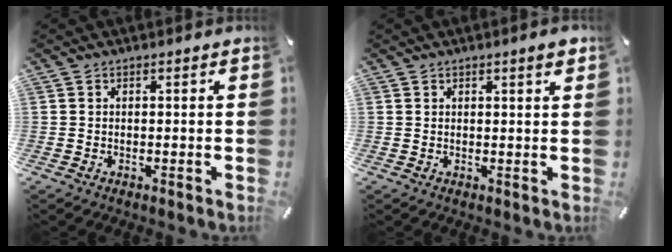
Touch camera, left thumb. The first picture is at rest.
{"total": 2.1, "force": [1.3, 0.4, 1.7], "torque": [-0.026, 0.001, 0.019]}